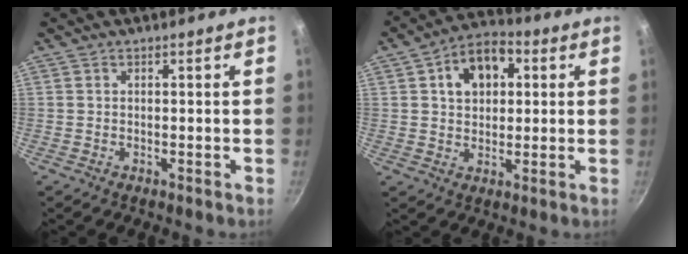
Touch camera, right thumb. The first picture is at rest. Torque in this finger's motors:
{"motor_torque": [-0.57, 0.91, 0.02, 0.16, 0.22]}